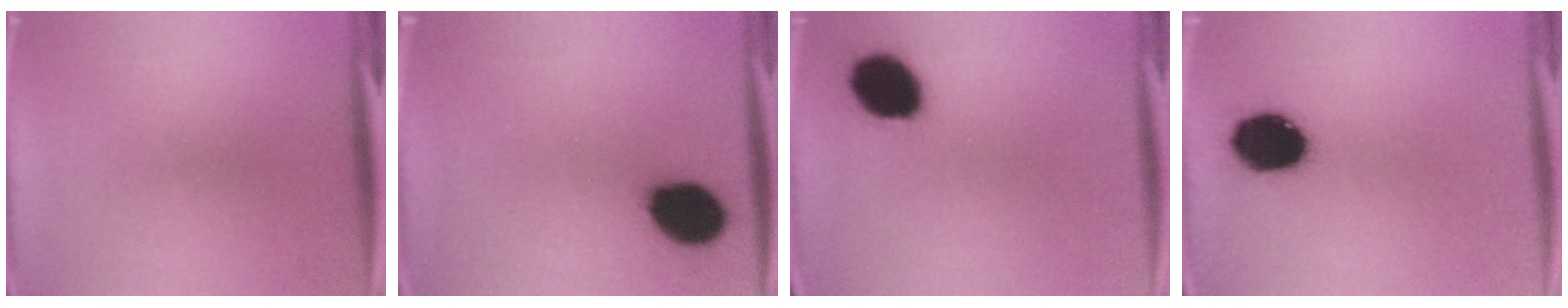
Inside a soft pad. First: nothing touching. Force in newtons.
{"total": 14.2}
{"total": 14.1}
{"total": 14.5}